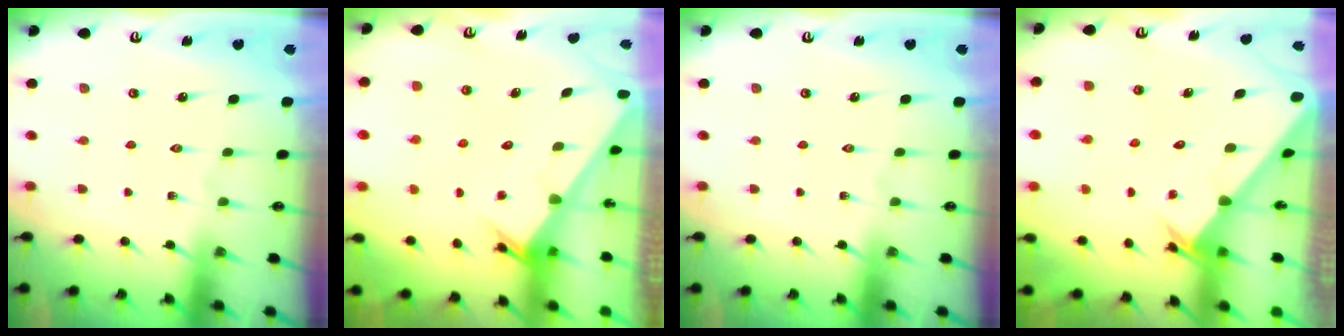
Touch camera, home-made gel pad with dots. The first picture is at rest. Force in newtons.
{"total": 2.5, "press": 2.5, "slide": 0.1}
{"total": 0.0}
{"total": 2.2, "press": 2.2, "slide": 0.2}